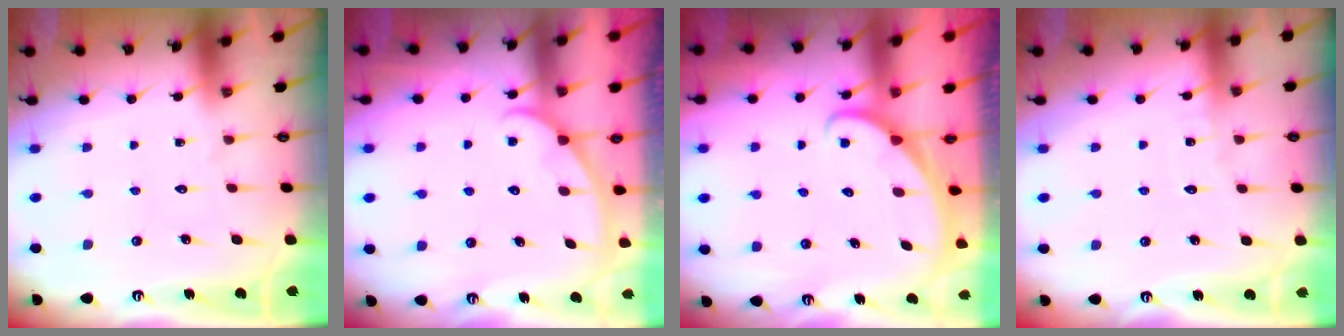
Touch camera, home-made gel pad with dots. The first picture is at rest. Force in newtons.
{"total": 1.9, "press": 1.9, "slide": 0.2}
{"total": 1.8, "press": 1.8, "slide": 0.1}
{"total": 2.4, "press": 2.4, "slide": 0.2}